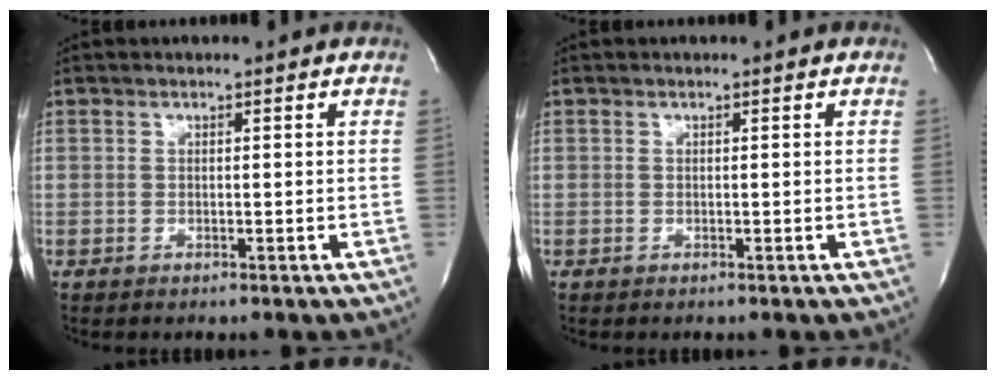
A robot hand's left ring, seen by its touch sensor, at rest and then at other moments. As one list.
[{"total": 0.0}]